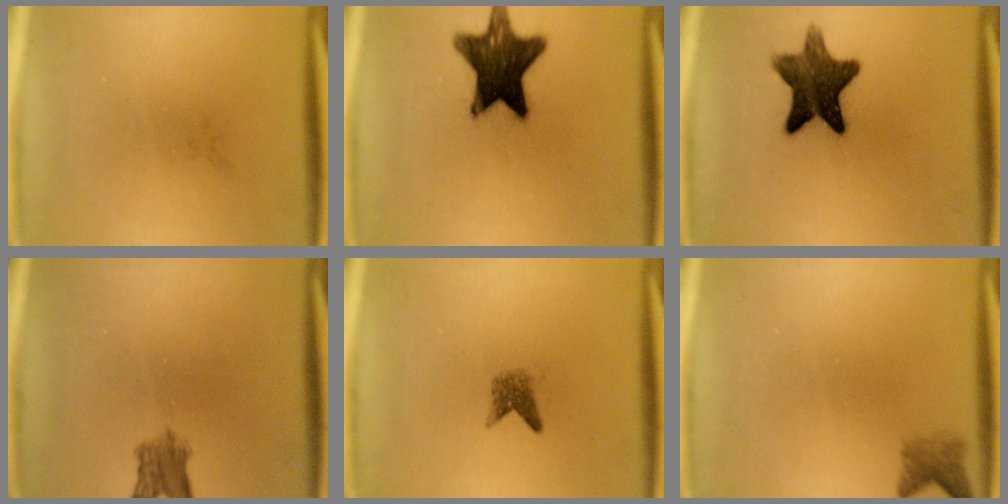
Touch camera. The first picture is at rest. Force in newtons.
{"total": 14.5}
{"total": 11.6}
{"total": 3.2}
{"total": 1.9}
{"total": 2.0}